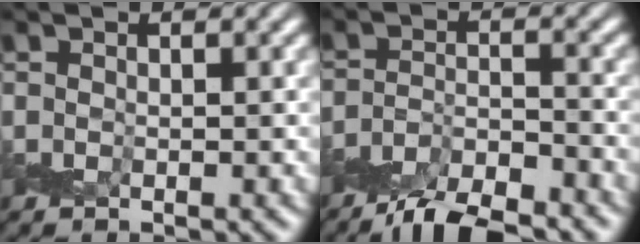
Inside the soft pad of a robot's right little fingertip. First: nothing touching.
{"total": 6.2, "force": [-5.5, 0.9, 2.6], "torque": [-0.044, -0.007, -0.100]}